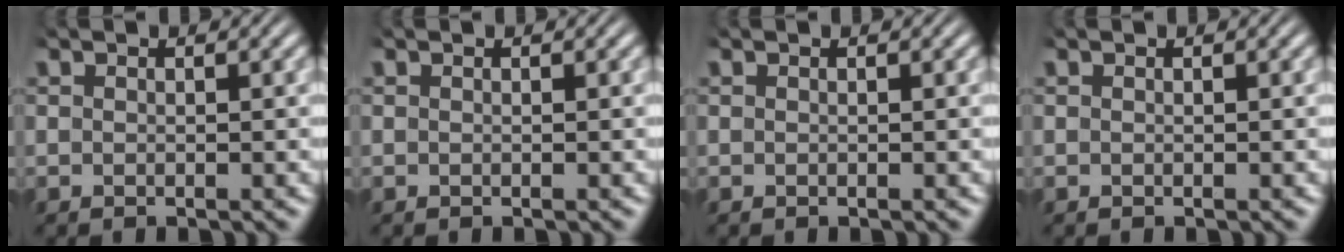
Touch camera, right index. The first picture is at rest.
{"total": 0.0}
{"total": 0.0}
{"total": 0.0}